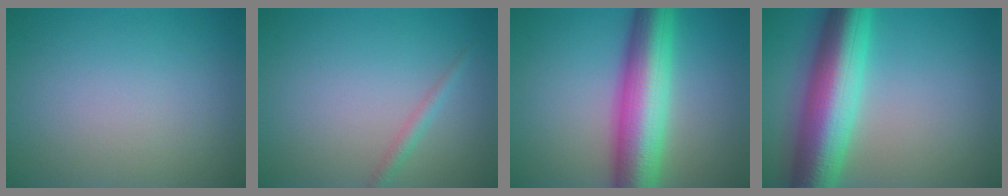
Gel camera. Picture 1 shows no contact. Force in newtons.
{"total": 1.2, "press": 1.2, "slide": 0.1}
{"total": 10.0, "press": 10.0, "slide": 0.2}
{"total": 10.7, "press": 10.7, "slide": 0.1}